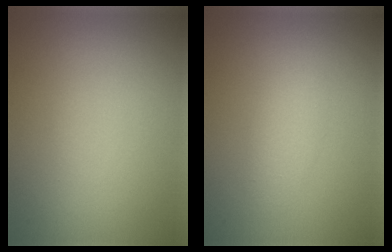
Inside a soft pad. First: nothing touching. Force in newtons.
{"total": 2.1, "press": 2.1, "slide": 0.1}